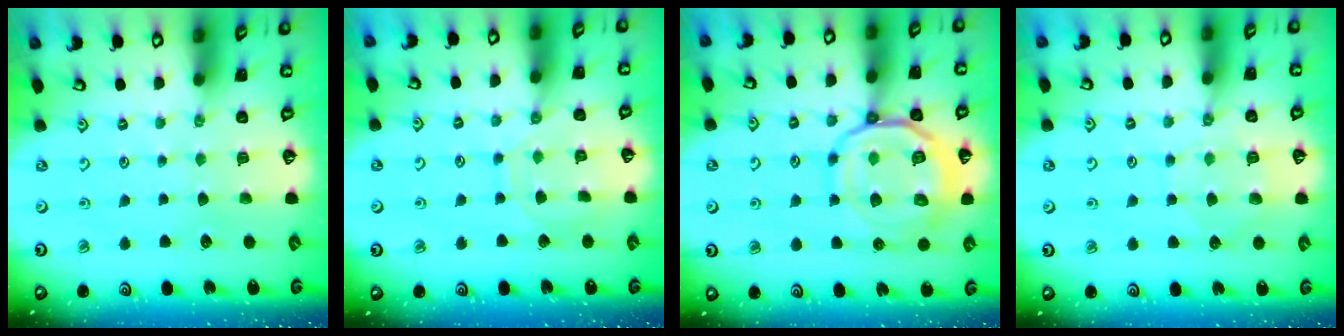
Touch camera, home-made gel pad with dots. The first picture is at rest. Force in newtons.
{"total": 8.6, "press": 8.5, "slide": 0.9}
{"total": 16.7, "press": 16.6, "slide": 1.9}
{"total": 7.2, "press": 7.2, "slide": 1.0}